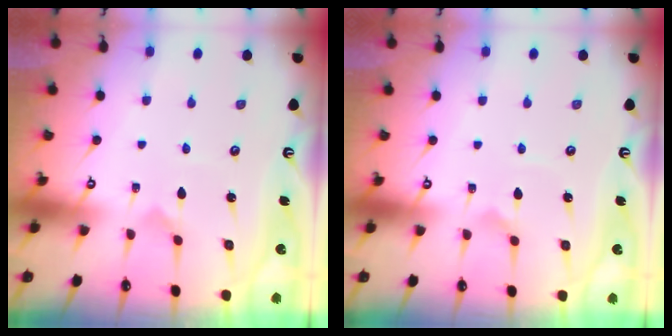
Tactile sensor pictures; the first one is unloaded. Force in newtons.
{"total": 1.6, "press": 1.6, "slide": 0.1}